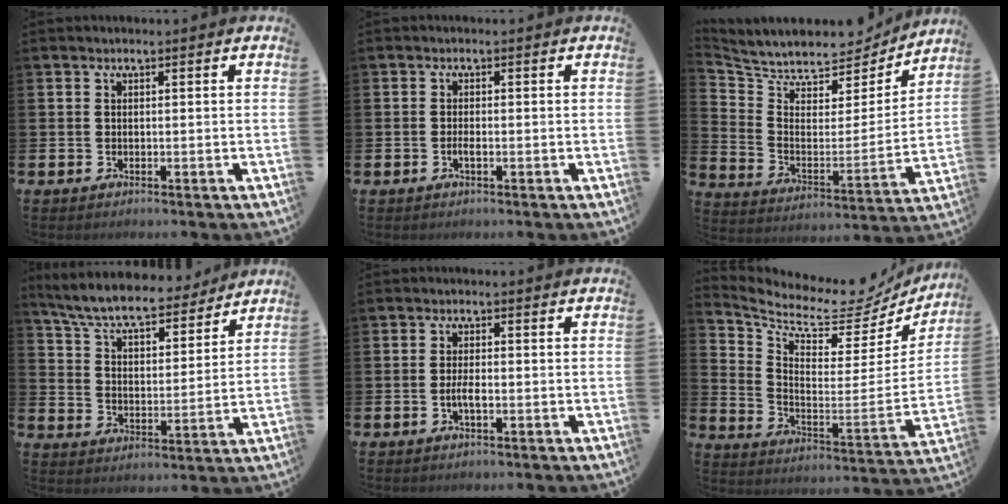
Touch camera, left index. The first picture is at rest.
{"total": 1.0, "force": [-0.4, 0.3, 0.9], "torque": [-0.020, 0.000, -0.006]}
{"total": 7.0, "force": [6.6, 2.2, 0.9], "torque": [-0.062, -0.060, 0.112]}
{"total": 8.0, "force": [7.4, 1.4, 2.7], "torque": [-0.087, -0.047, 0.129]}
{"total": 2.1, "force": [-0.6, 0.7, 1.9], "torque": [-0.032, 0.000, -0.012]}
{"total": 7.1, "force": [6.0, 2.9, 2.5], "torque": [-0.070, -0.062, 0.096]}